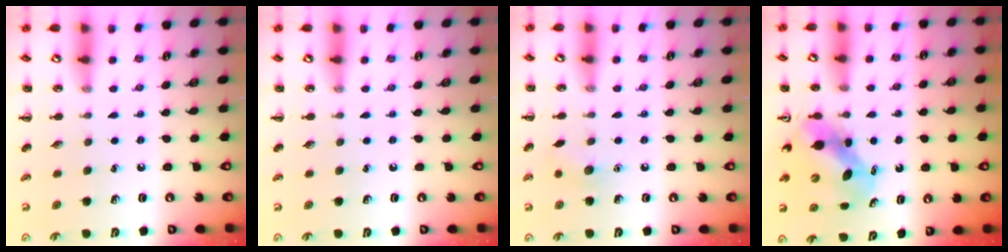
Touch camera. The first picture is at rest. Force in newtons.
{"total": 0.0}
{"total": 6.4, "press": 6.2, "slide": 1.8}
{"total": 5.5, "press": 5.4, "slide": 1.0}